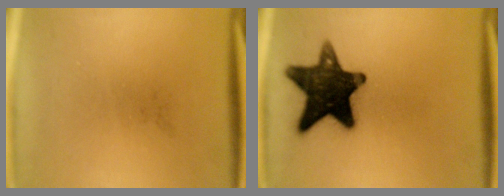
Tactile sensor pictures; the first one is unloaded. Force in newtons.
{"total": 15.8}